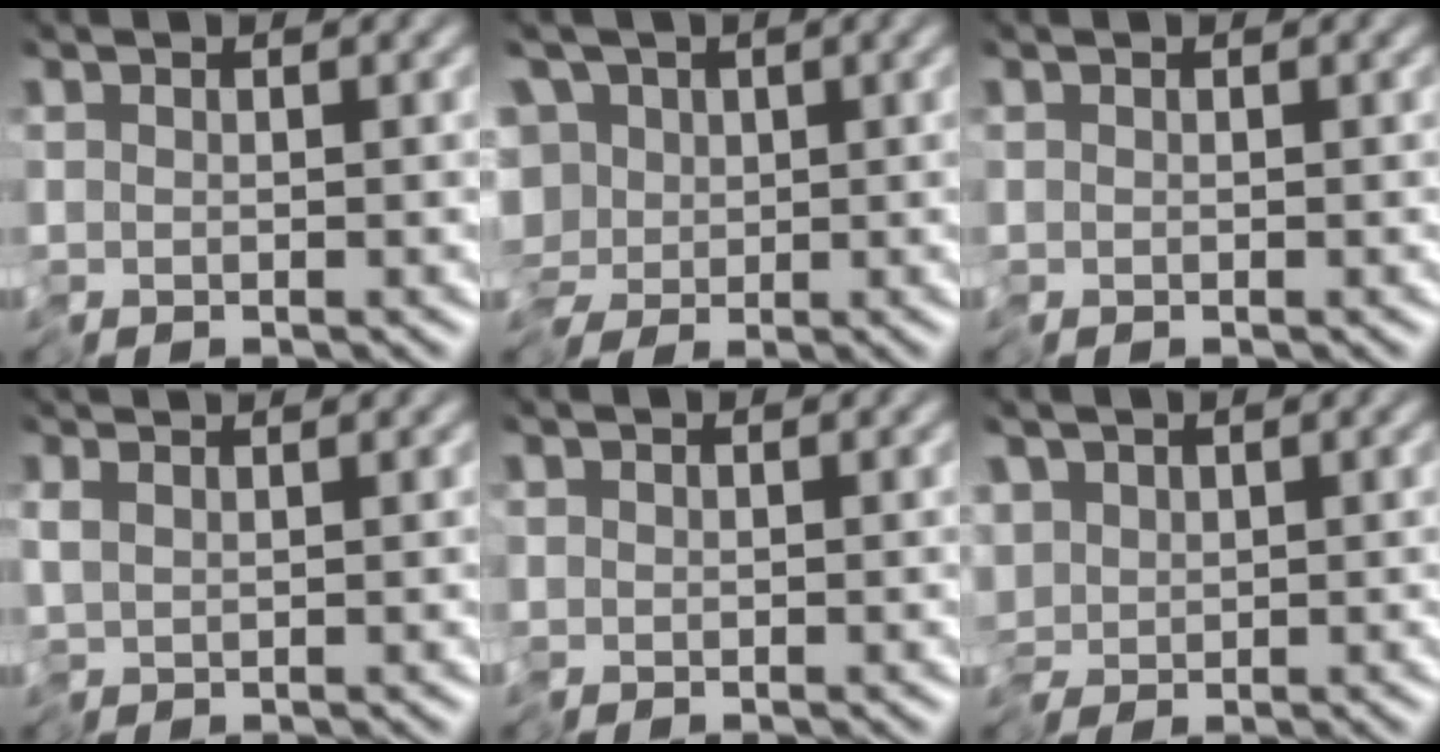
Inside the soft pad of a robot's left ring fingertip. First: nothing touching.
{"total": 9.2, "force": [-0.9, 7.4, 5.4], "torque": [-0.073, 0.014, -0.057]}
{"total": 0.0}
{"total": 1.1, "force": [0.7, -0.2, 0.7], "torque": [-0.016, 0.009, 0.014]}
{"total": 0.0}
{"total": 2.1, "force": [-0.2, 1.3, 1.7], "torque": [-0.027, 0.009, -0.012]}